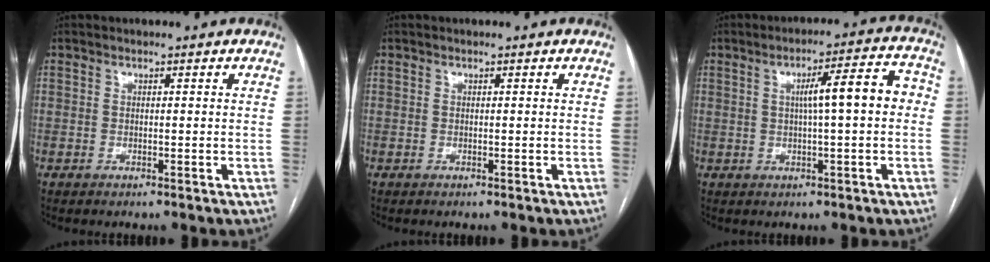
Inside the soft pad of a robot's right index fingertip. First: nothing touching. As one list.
[{"total": 0.0}, {"total": 8.1, "force": [0.6, 1.0, 8.0], "torque": [-0.118, 0.028, 0.007]}]